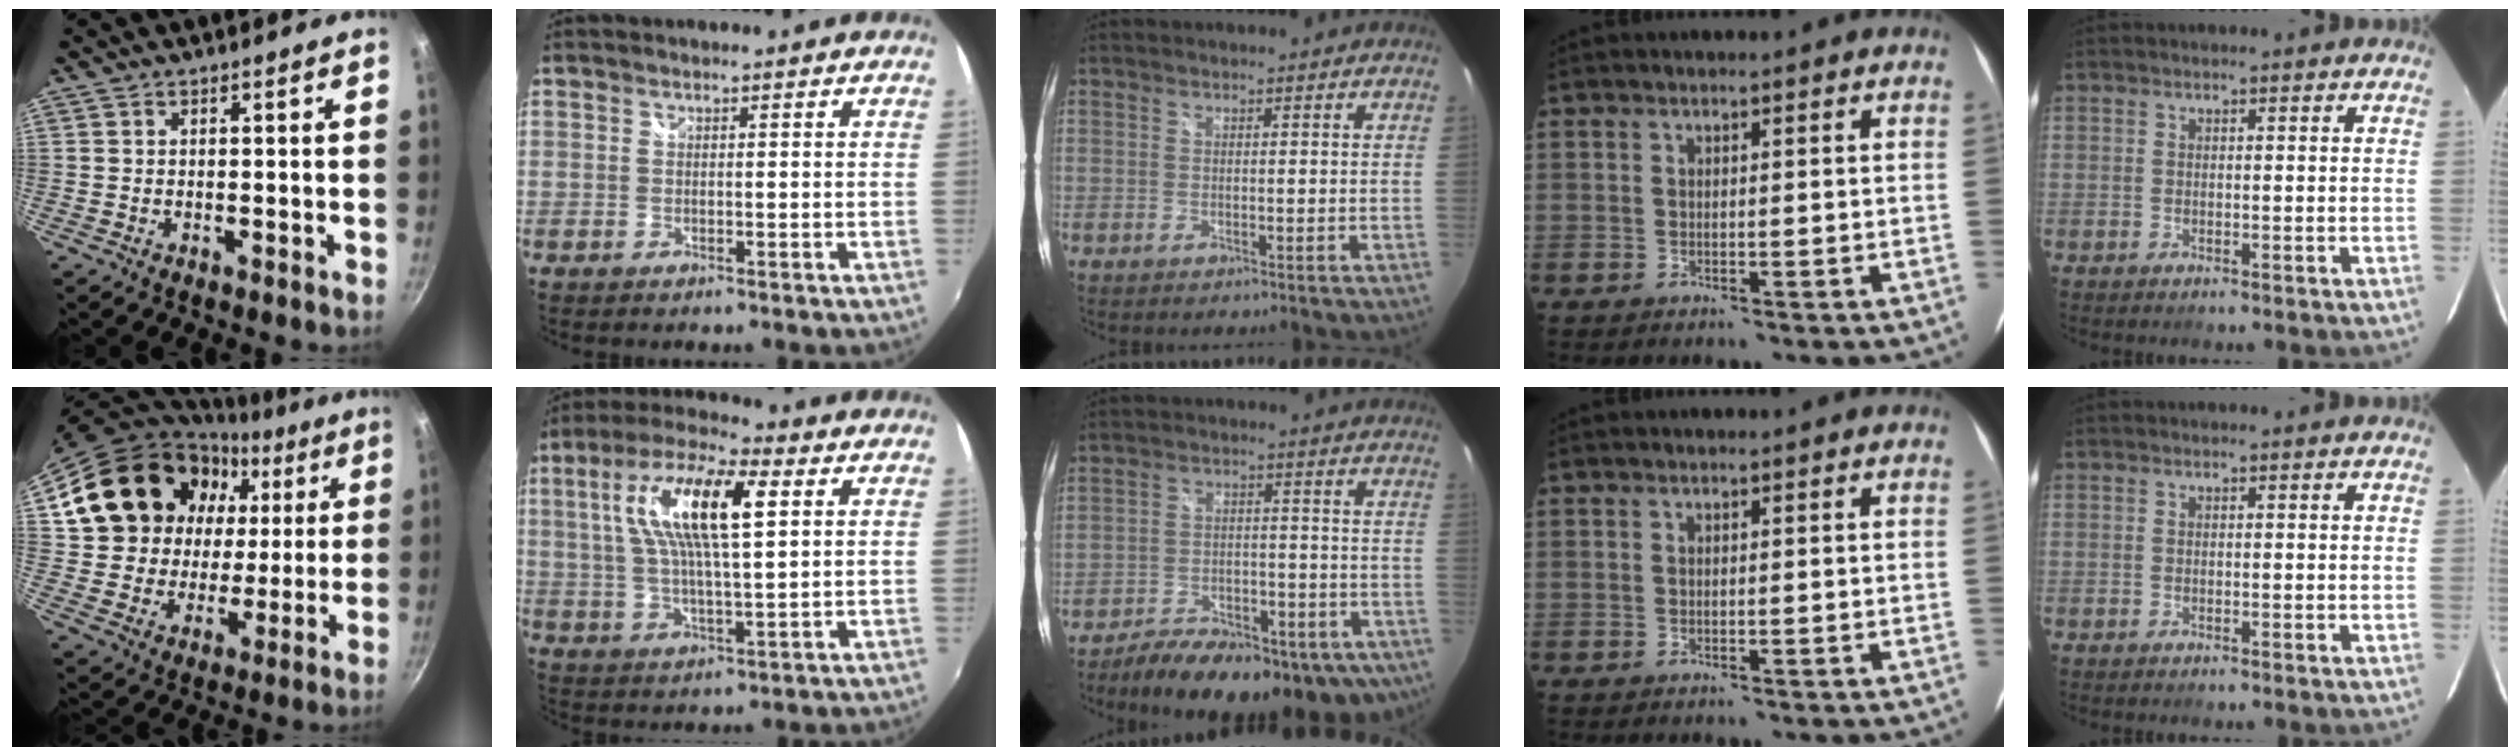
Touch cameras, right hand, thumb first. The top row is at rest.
{"thumb": {"total": 22.6, "force": [8.0, 18.2, 10.6], "torque": [-0.180, 0.022, 0.151]}, "index": {"total": 15.5, "force": [4.6, 4.5, 14.1], "torque": [-0.265, 0.020, 0.078]}, "middle": {"total": 20.5, "force": [-13.7, 9.1, 12.2], "torque": [-0.214, -0.026, -0.181]}}